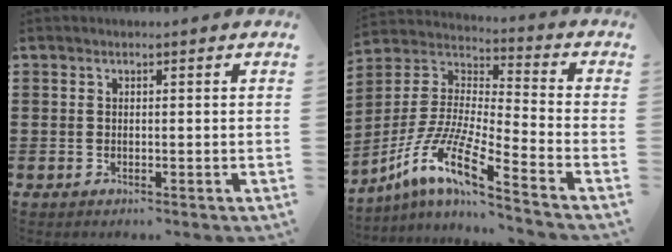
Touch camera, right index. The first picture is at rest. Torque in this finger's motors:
{"motor_torque": [0.11, 0.15, 0.66, 0.20]}